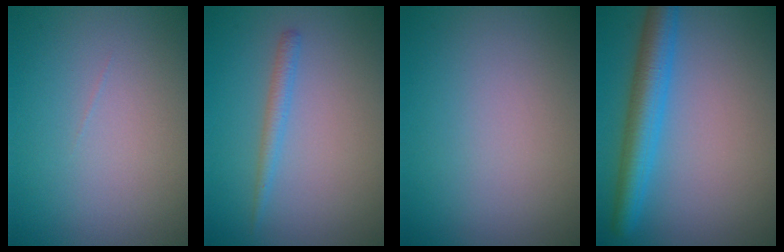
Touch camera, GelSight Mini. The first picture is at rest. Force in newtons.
{"total": 1.5, "press": 1.5, "slide": 0.0}
{"total": 0.0}
{"total": 4.9, "press": 4.9, "slide": 0.2}